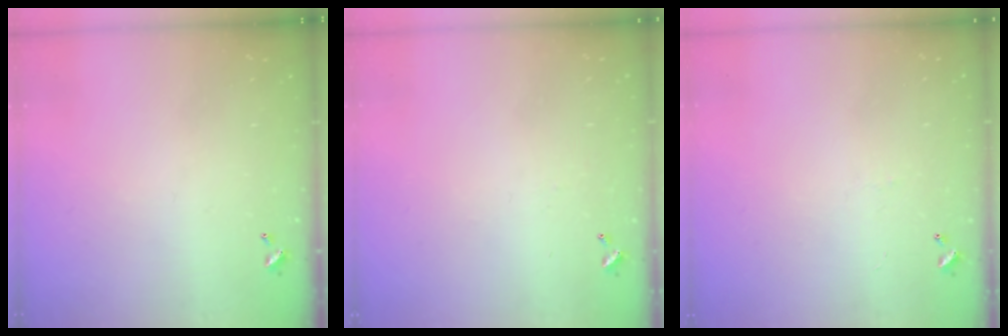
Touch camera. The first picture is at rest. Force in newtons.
{"total": 2.5, "press": 2.4, "slide": 0.6}
{"total": 2.7, "press": 2.6, "slide": 0.5}